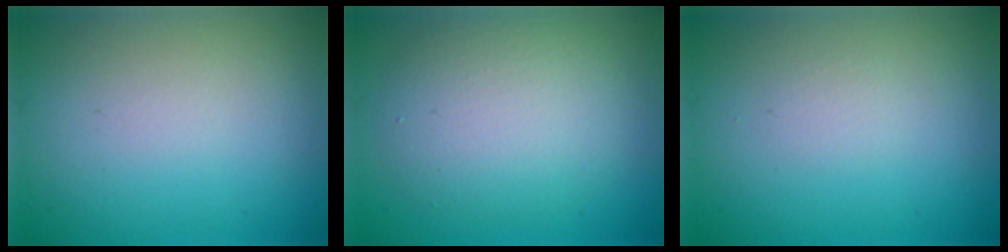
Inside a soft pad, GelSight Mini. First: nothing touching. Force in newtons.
{"total": 5.4, "press": 5.4, "slide": 0.2}
{"total": 0.0}